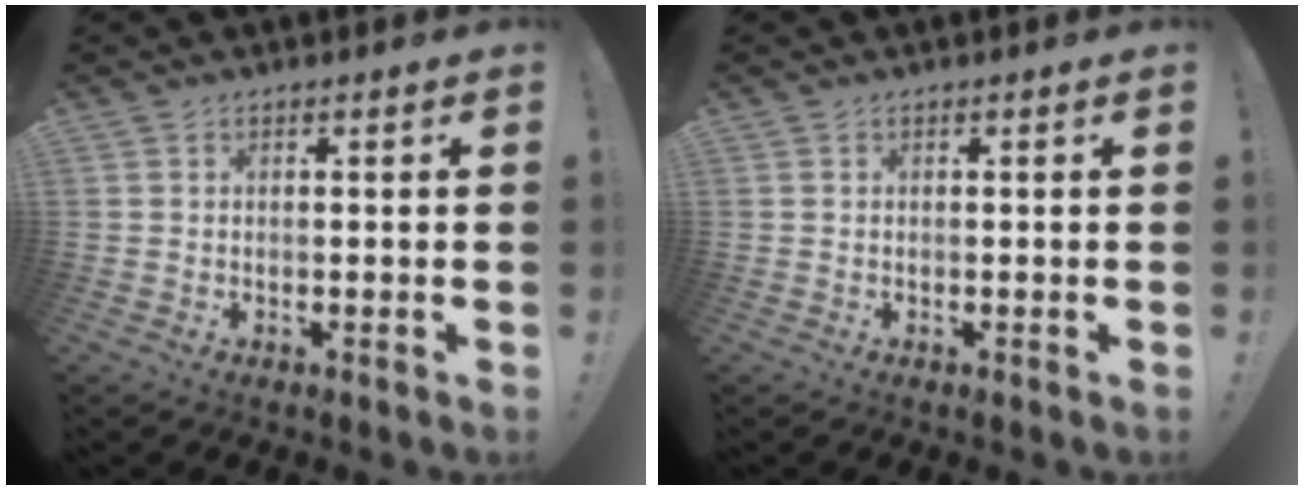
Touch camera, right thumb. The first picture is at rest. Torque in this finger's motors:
{"motor_torque": [-0.01, 0.00, 0.00, 0.00, 0.00]}